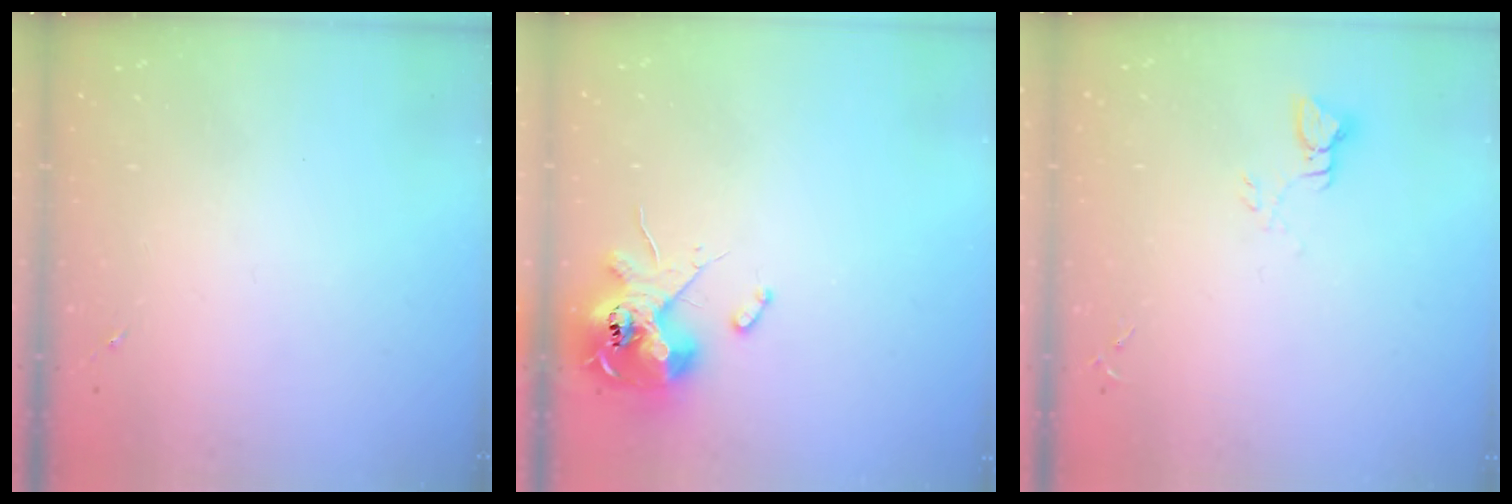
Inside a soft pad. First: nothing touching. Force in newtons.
{"total": 12.0, "press": 11.8, "slide": 1.9}
{"total": 3.3, "press": 3.3, "slide": 0.3}